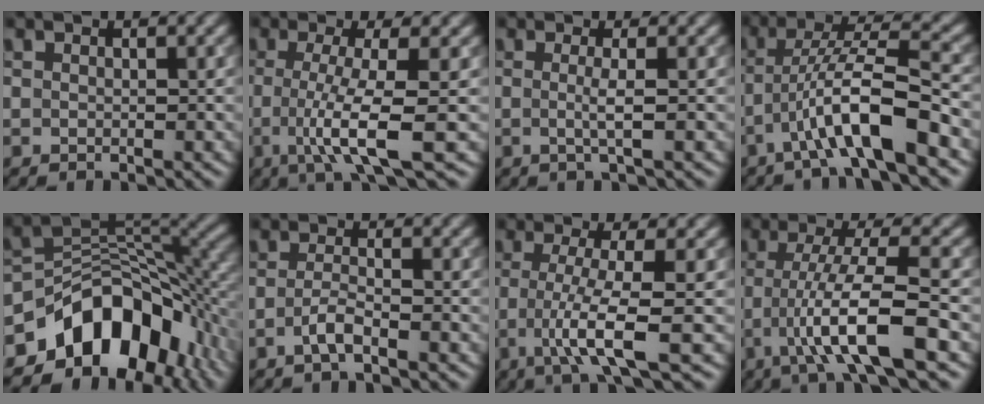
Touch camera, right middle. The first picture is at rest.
{"total": 6.3, "force": [-1.1, 1.2, 6.1], "torque": [-0.108, -0.011, -0.020]}
{"total": 1.9, "force": [-0.1, 0.4, 1.8], "torque": [-0.034, -0.004, -0.007]}
{"total": 7.3, "force": [-3.3, 1.1, 6.4], "torque": [-0.111, 0.020, -0.061]}
{"total": 11.0, "force": [-6.1, 7.1, 5.9], "torque": [-0.074, 0.001, -0.111]}
{"total": 1.9, "force": [-1.0, 0.4, 1.6], "torque": [-0.031, 0.003, -0.024]}
{"total": 5.7, "force": [-1.2, 1.0, 5.5], "torque": [-0.099, -0.010, -0.026]}
{"total": 7.4, "force": [-2.4, 1.1, 6.9], "torque": [-0.117, 0.003, -0.050]}